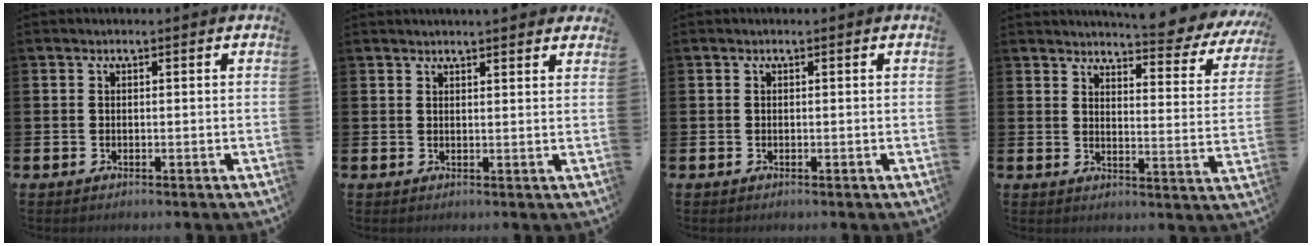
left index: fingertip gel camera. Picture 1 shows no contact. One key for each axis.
{"total": 2.3, "fx": 2.3, "fy": 0.0, "fz": 0.1, "tx": -0.002, "ty": -0.010, "tz": 0.042}
{"total": 0.0}
{"total": 5.4, "fx": 5.2, "fy": 0.3, "fz": 1.2, "tx": -0.024, "ty": -0.047, "tz": 0.084}